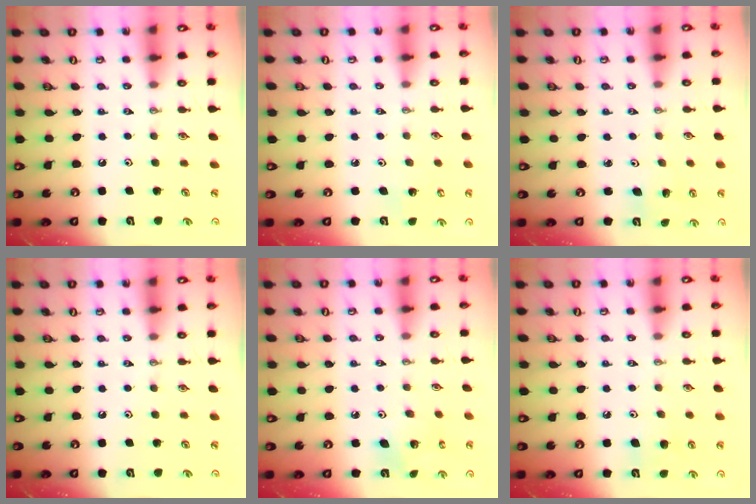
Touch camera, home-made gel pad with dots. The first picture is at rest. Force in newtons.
{"total": 3.0, "press": 2.9, "slide": 0.3}
{"total": 2.0, "press": 2.0, "slide": 0.1}
{"total": 0.0}
{"total": 5.2, "press": 5.2, "slide": 0.3}
{"total": 6.4, "press": 6.3, "slide": 1.3}